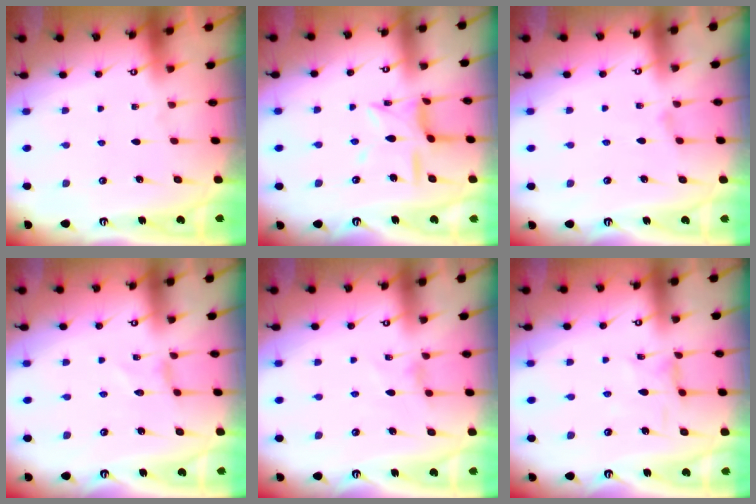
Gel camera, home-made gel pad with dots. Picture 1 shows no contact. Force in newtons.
{"total": 10.2, "press": 10.1, "slide": 0.7}
{"total": 1.2, "press": 1.1, "slide": 0.3}
{"total": 0.0}
{"total": 1.1, "press": 1.0, "slide": 0.3}
{"total": 1.2, "press": 1.2, "slide": 0.4}